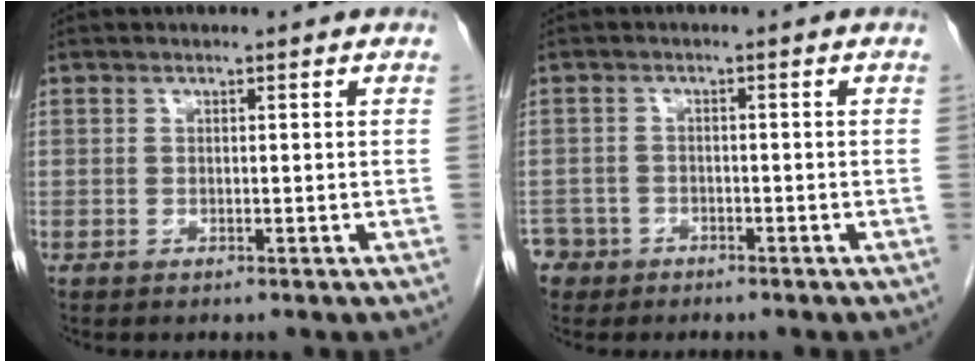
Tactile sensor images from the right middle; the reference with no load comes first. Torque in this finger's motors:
{"motor_torque": [0.47, -0.26, 0.28, -0.01]}